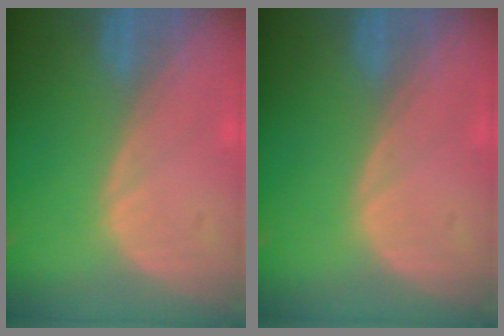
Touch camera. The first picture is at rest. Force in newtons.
{"total": 0.0}